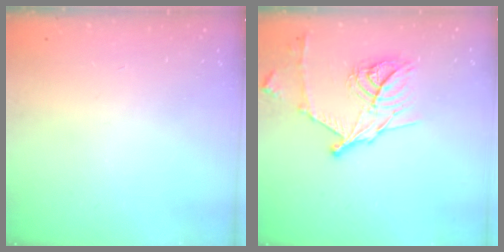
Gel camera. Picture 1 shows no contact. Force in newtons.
{"total": 16.4, "press": 16.3, "slide": 1.0}